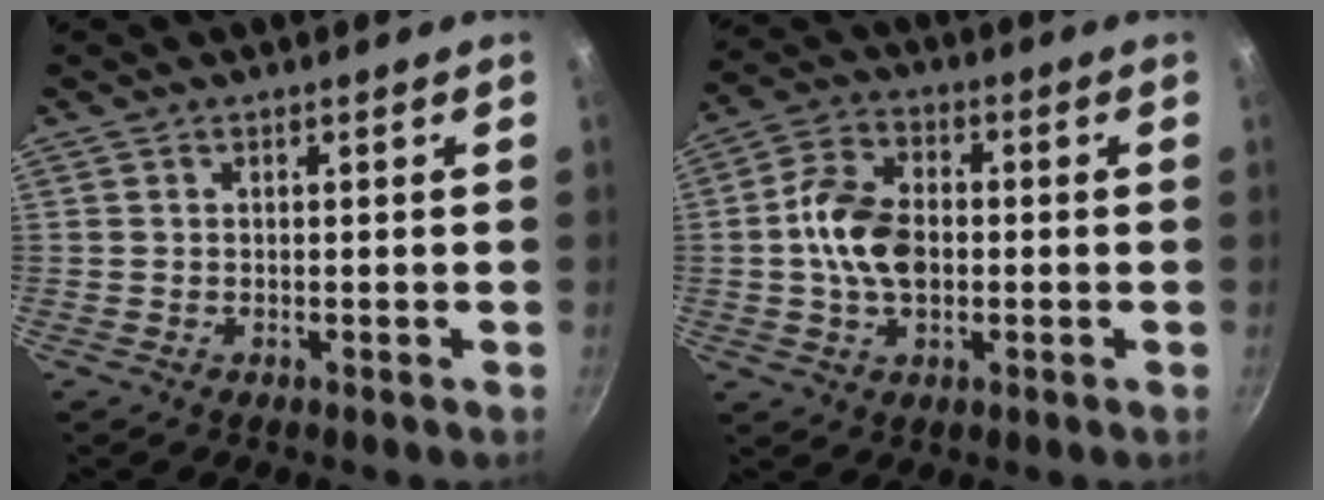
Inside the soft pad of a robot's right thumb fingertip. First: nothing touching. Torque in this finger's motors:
{"motor_torque": [0.09, 0.11, 0.88, 0.59, 0.09]}